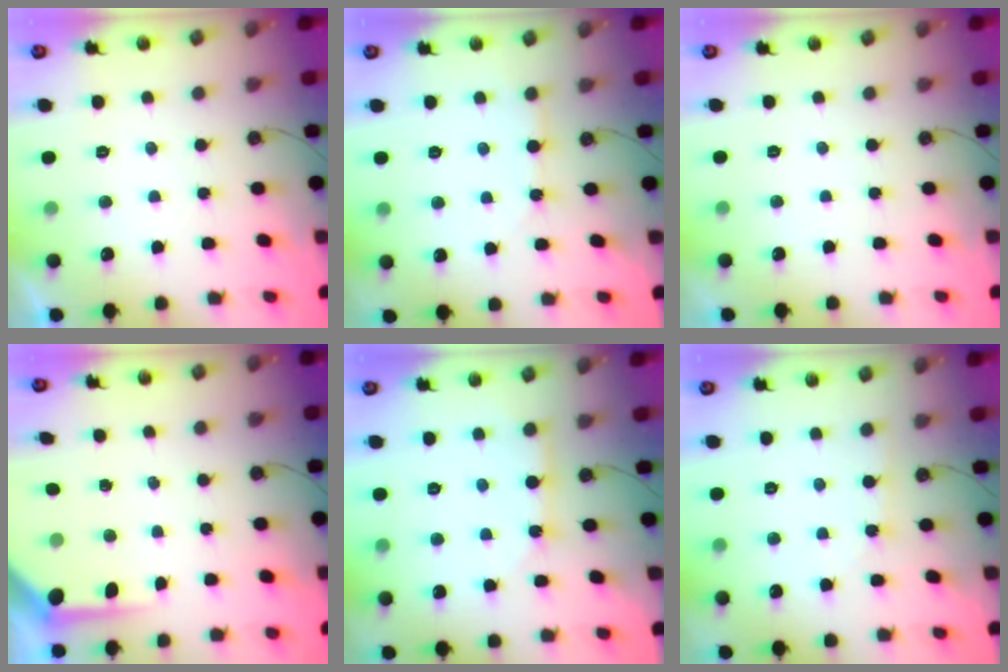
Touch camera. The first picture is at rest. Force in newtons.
{"total": 3.6, "press": 3.6, "slide": 0.3}
{"total": 0.0}
{"total": 4.9, "press": 4.8, "slide": 0.2}
{"total": 5.9, "press": 5.9, "slide": 0.5}
{"total": 2.7, "press": 2.7, "slide": 0.5}